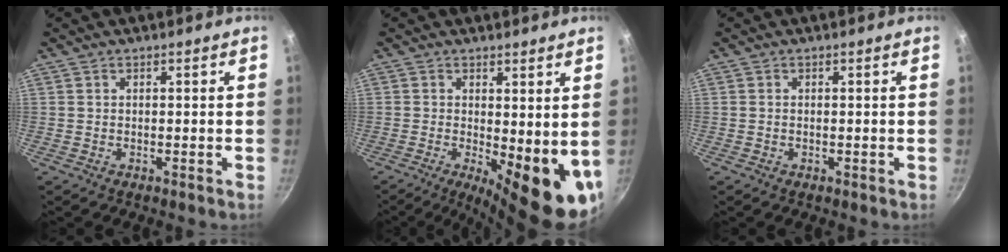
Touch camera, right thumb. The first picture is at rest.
{"total": 12.5, "force": [-1.1, 4.7, 11.5], "torque": [-0.125, -0.019, -0.005]}
{"total": 0.0}